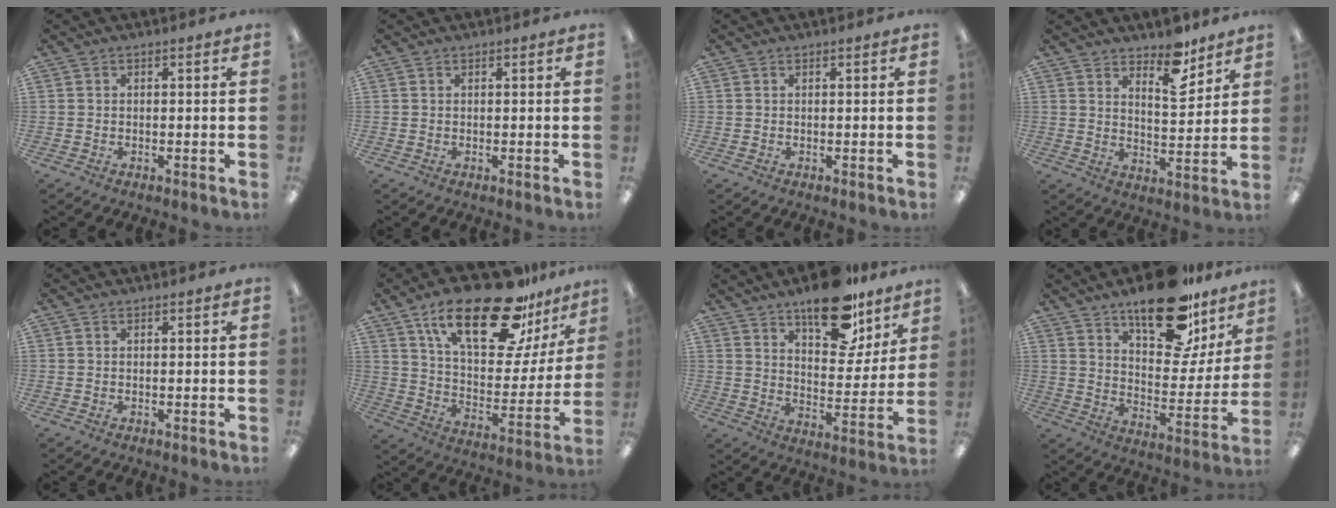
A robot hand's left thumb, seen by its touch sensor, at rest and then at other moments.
{"total": 0.0}
{"total": 0.0}
{"total": 9.4, "force": [7.5, 3.6, 4.3], "torque": [-0.044, -0.055, 0.128]}
{"total": 0.0}
{"total": 27.2, "force": [17.2, 10.9, 18.1], "torque": [-0.279, -0.097, 0.287]}
{"total": 17.2, "force": [12.3, 7.7, 9.4], "torque": [-0.123, -0.072, 0.208]}
{"total": 21.8, "force": [15.5, 9.3, 12.2], "torque": [-0.168, -0.096, 0.258]}